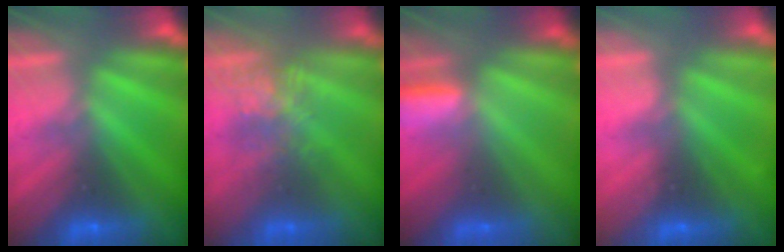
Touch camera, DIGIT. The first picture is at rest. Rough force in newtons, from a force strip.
{"total": 3.7}
{"total": 2.8}
{"total": 2.3}